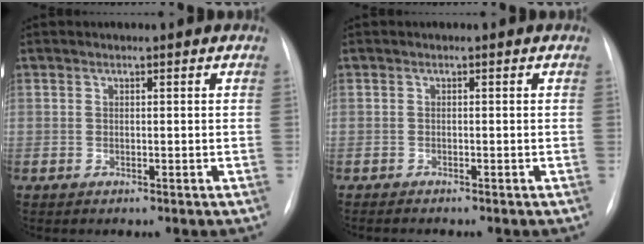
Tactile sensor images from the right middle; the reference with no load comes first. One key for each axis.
{"total": 1.3, "fx": -1.2, "fy": 0.2, "fz": 0.5, "tx": -0.012, "ty": -0.004, "tz": -0.016}